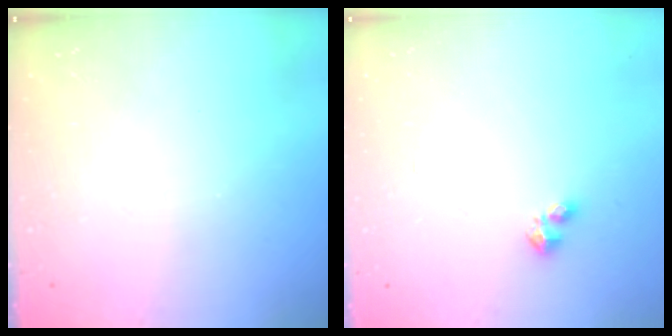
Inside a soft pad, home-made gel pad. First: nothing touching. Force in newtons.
{"total": 2.9, "press": 2.9, "slide": 0.5}